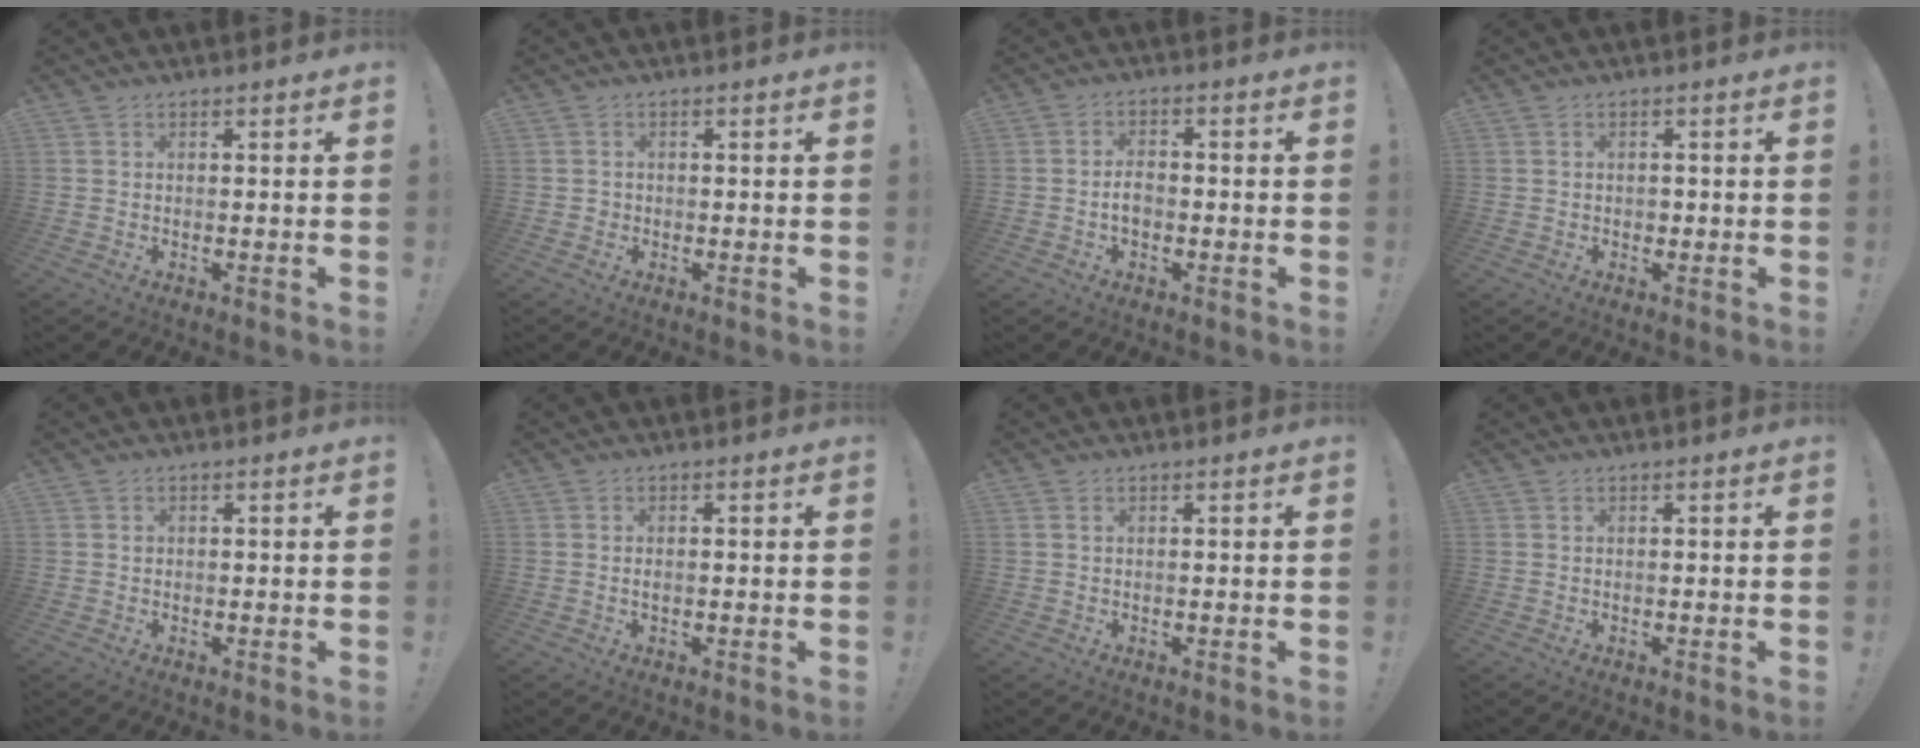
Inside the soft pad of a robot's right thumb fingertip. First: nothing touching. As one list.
[{"total": 1.4, "force": [-0.4, 1.2, 0.5], "torque": [-0.014, 0.006, -0.006]}, {"total": 1.5, "force": [-0.7, 0.8, 1.1], "torque": [-0.024, 0.006, -0.011]}, {"total": 1.2, "force": [-0.5, 1.0, 0.3], "torque": [-0.002, 0.003, -0.010]}, {"total": 0.6, "force": [0.0, 0.6, 0.0], "torque": [-0.007, 0.006, 0.002]}, {"total": 0.9, "force": [-0.2, 0.5, 0.8], "torque": [-0.020, 0.004, -0.003]}, {"total": 0.8, "force": [0.4, 0.5, 0.4], "torque": [-0.008, 0.001, 0.008]}, {"total": 0.0}]